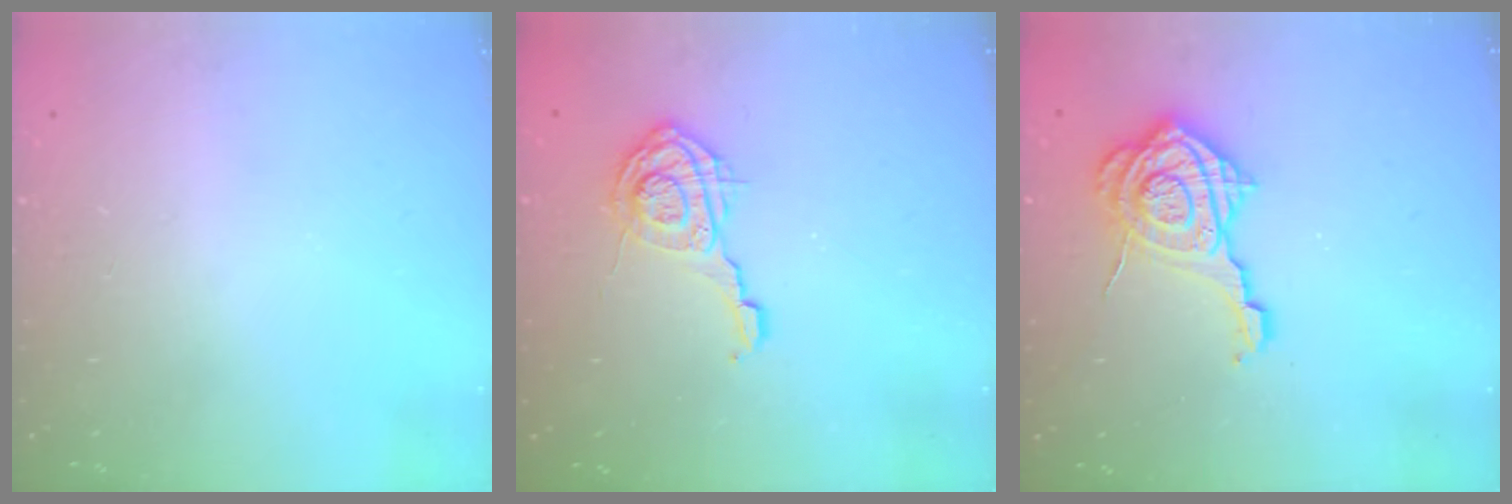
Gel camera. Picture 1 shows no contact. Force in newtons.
{"total": 9.4, "press": 9.4, "slide": 0.5}
{"total": 14.3, "press": 14.3, "slide": 0.9}